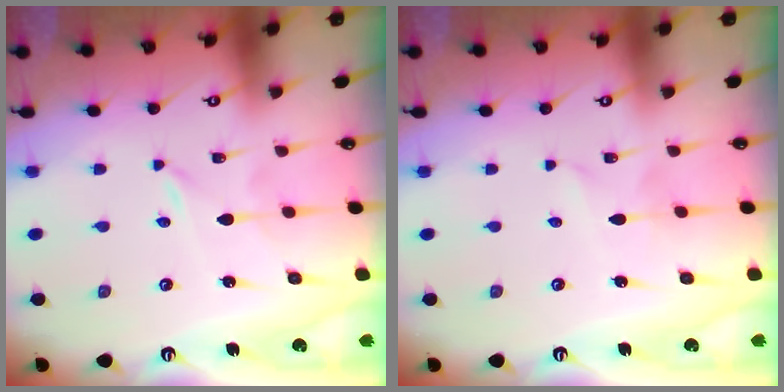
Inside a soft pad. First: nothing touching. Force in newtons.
{"total": 1.8, "press": 1.8, "slide": 0.1}